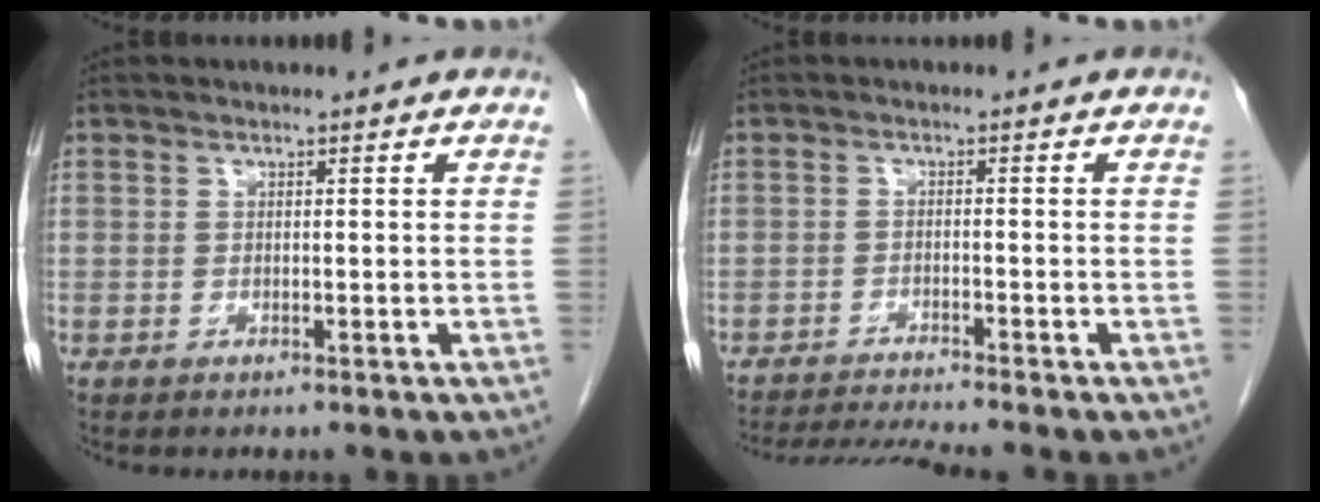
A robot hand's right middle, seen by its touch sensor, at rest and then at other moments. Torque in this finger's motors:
{"motor_torque": [0.05, -0.03, 0.02, 0.04]}